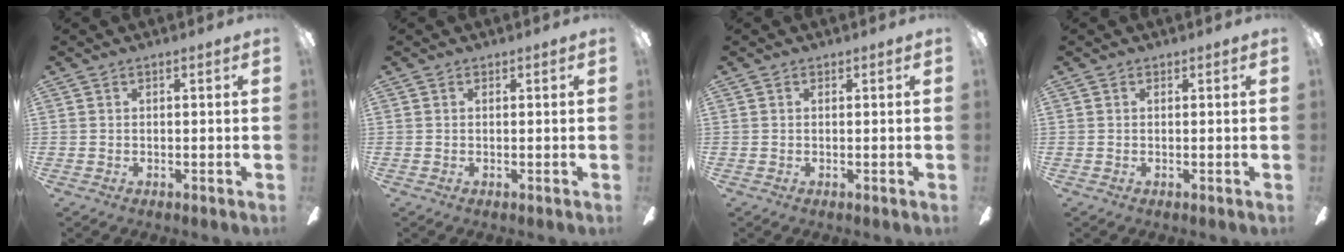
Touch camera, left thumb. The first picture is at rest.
{"total": 0.0}
{"total": 0.0}
{"total": 0.0}